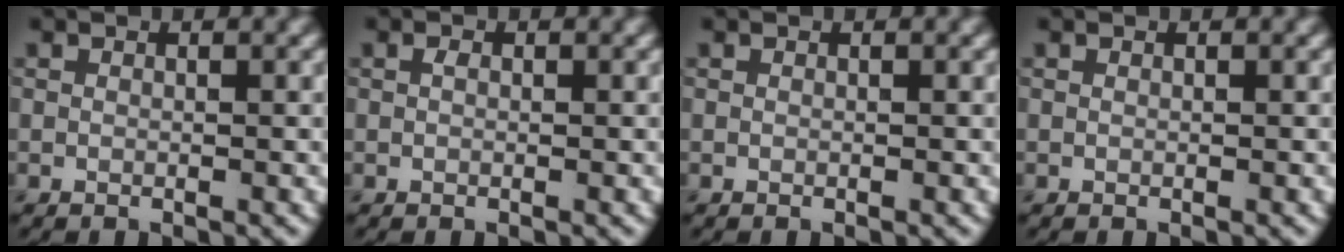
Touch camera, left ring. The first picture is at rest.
{"total": 0.6, "force": [0.1, 0.4, 0.4], "torque": [-0.009, 0.001, 0.001]}
{"total": 0.0}
{"total": 0.0}